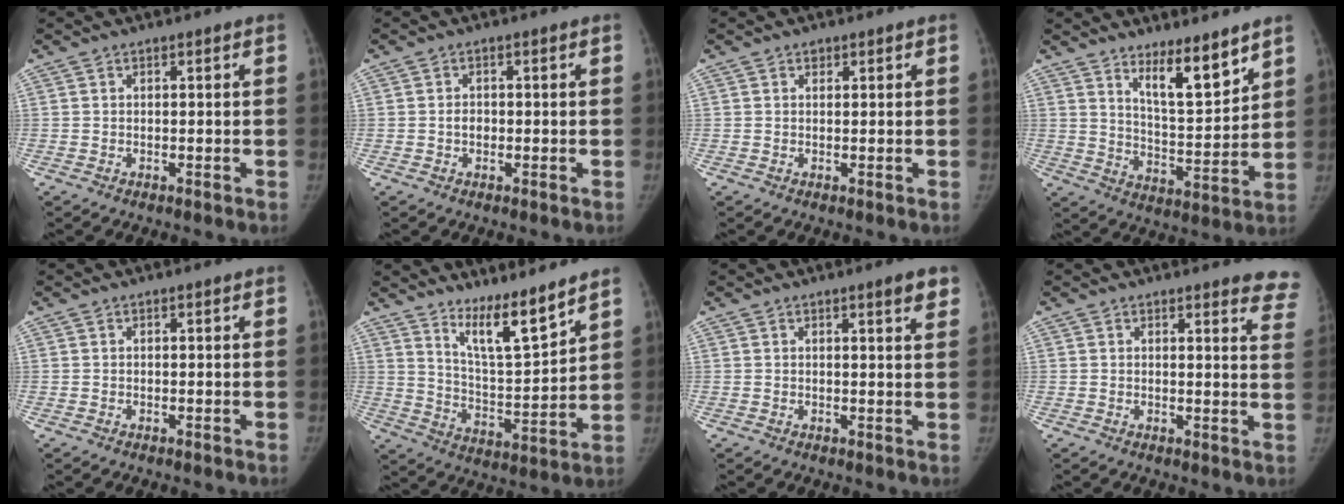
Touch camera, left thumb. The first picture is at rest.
{"total": 1.6, "force": [-0.3, 1.3, 0.9], "torque": [-0.010, 0.005, -0.007]}
{"total": 0.7, "force": [0.4, 0.5, 0.2], "torque": [0.003, -0.002, 0.004]}
{"total": 10.4, "force": [7.5, 2.4, 6.8], "torque": [-0.095, -0.072, 0.135]}
{"total": 0.0}
{"total": 10.6, "force": [8.5, 1.1, 6.2], "torque": [-0.097, -0.079, 0.159]}
{"total": 3.5, "force": [2.2, 0.5, 2.6], "torque": [-0.028, -0.012, 0.030]}
{"total": 8.7, "force": [8.0, 1.8, 3.0], "torque": [0.003, -0.050, 0.059]}